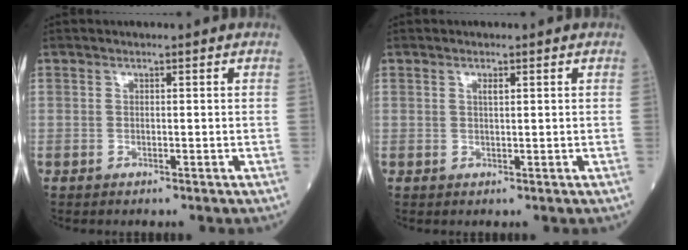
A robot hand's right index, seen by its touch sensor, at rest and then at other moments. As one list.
[{"total": 0.9, "force": [0.4, 0.2, 0.8], "torque": [-0.018, 0.000, 0.007]}]